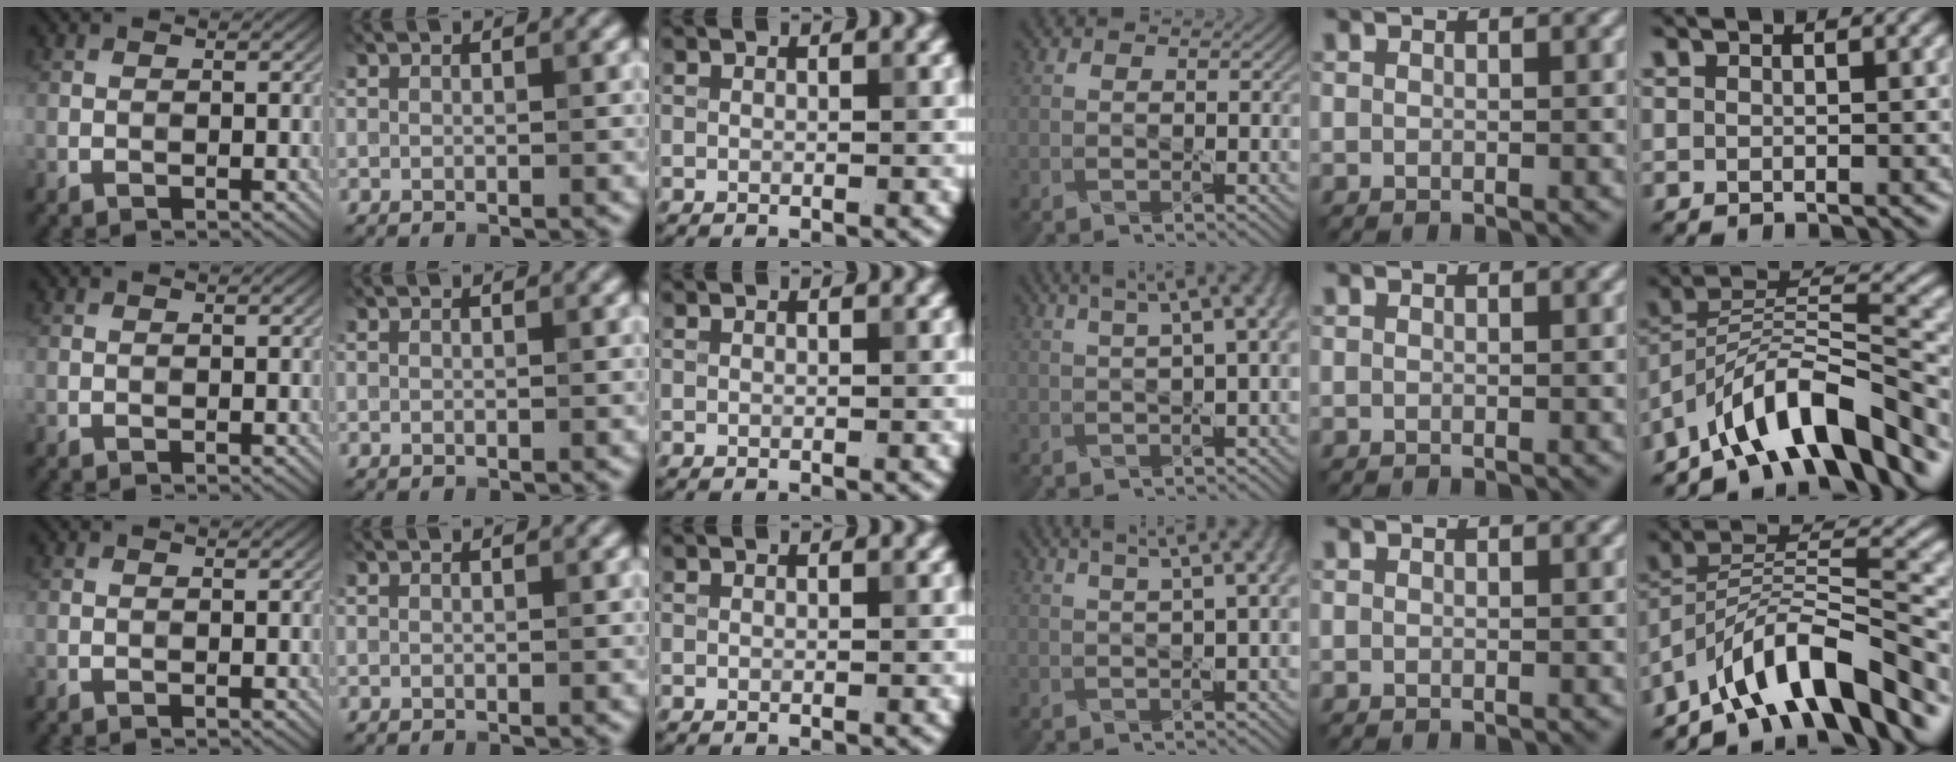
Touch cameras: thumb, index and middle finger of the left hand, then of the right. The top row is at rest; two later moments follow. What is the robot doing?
{"motion": "pour", "object": "sugar"}